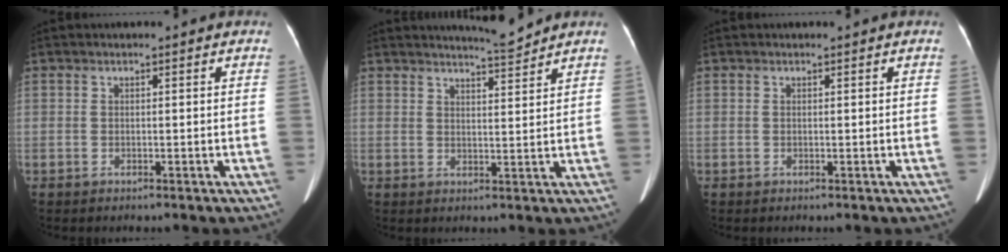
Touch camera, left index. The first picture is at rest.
{"total": 4.0, "force": [3.9, -0.7, 0.6], "torque": [-0.016, -0.012, 0.062]}
{"total": 0.0}